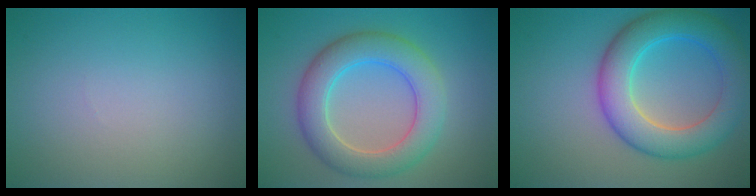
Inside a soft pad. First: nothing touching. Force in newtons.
{"total": 6.4, "press": 6.4, "slide": 0.4}
{"total": 7.4, "press": 7.4, "slide": 0.3}